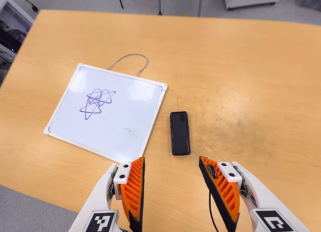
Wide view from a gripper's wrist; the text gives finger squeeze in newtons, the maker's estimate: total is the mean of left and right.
{"total": 0.0}